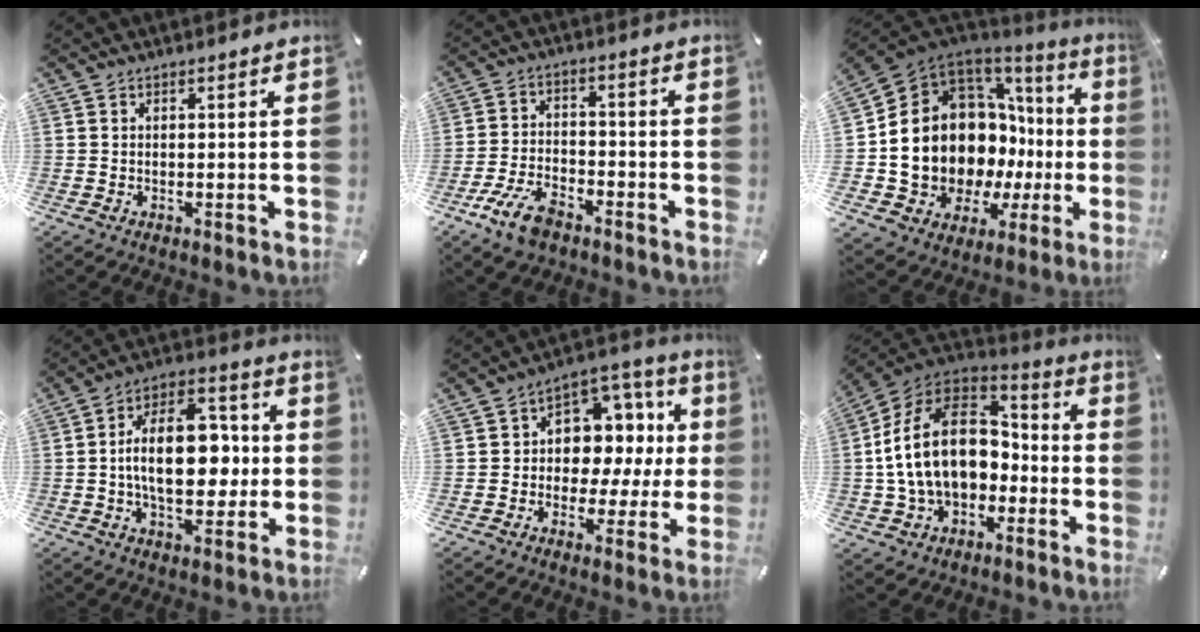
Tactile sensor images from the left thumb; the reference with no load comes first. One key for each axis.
{"total": 9.7, "fx": -6.2, "fy": 4.8, "fz": 5.7, "tx": -0.118, "ty": 0.026, "tz": -0.114}
{"total": 19.5, "fx": 1.5, "fy": 14.7, "fz": 12.7, "tx": -0.221, "ty": -0.065, "tz": 0.063}
{"total": 18.2, "fx": -0.3, "fy": 10.7, "fz": 14.7, "tx": -0.253, "ty": 0.002, "tz": -0.010}
{"total": 10.4, "fx": 0.5, "fy": 9.1, "fz": 5.0, "tx": -0.059, "ty": -0.018, "tz": 0.016}
{"total": 20.2, "fx": -0.5, "fy": 14.9, "fz": 13.7, "tx": -0.265, "ty": 0.014, "tz": -0.006}